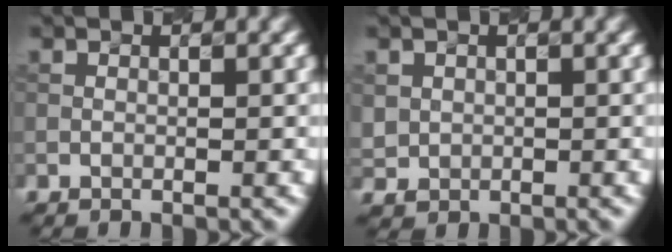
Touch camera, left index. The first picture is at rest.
{"total": 1.5, "force": [0.4, 1.4, -0.1], "torque": [-0.001, -0.002, 0.009]}